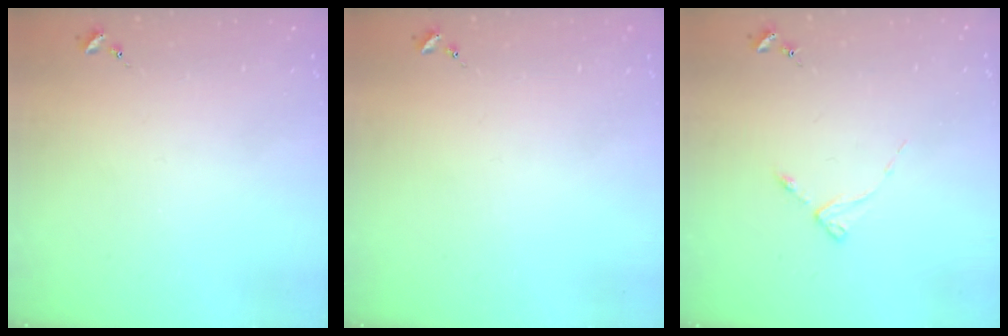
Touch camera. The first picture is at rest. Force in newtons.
{"total": 0.0}
{"total": 2.8, "press": 2.8, "slide": 0.3}